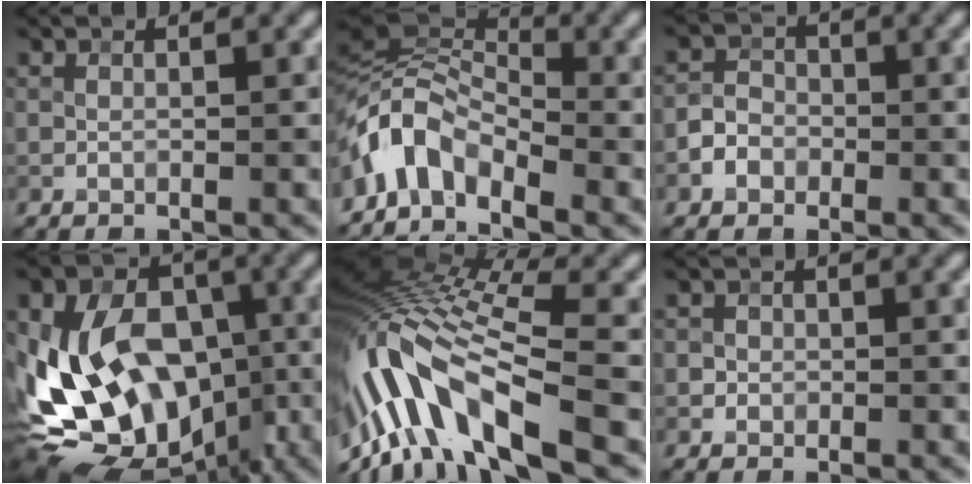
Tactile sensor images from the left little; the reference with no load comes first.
{"total": 5.7, "force": [-3.9, 2.8, 3.0], "torque": [-0.056, 0.006, -0.093]}
{"total": 1.9, "force": [-1.3, 1.4, 0.0], "torque": [0.004, 0.004, -0.029]}
{"total": 16.9, "force": [-4.0, 12.0, 11.2], "torque": [-0.214, -0.005, -0.065]}
{"total": 13.0, "force": [-5.2, 3.8, 11.2], "torque": [-0.242, 0.018, -0.094]}
{"total": 1.3, "force": [-0.2, 1.3, 0.0], "torque": [0.007, 0.002, -0.008]}